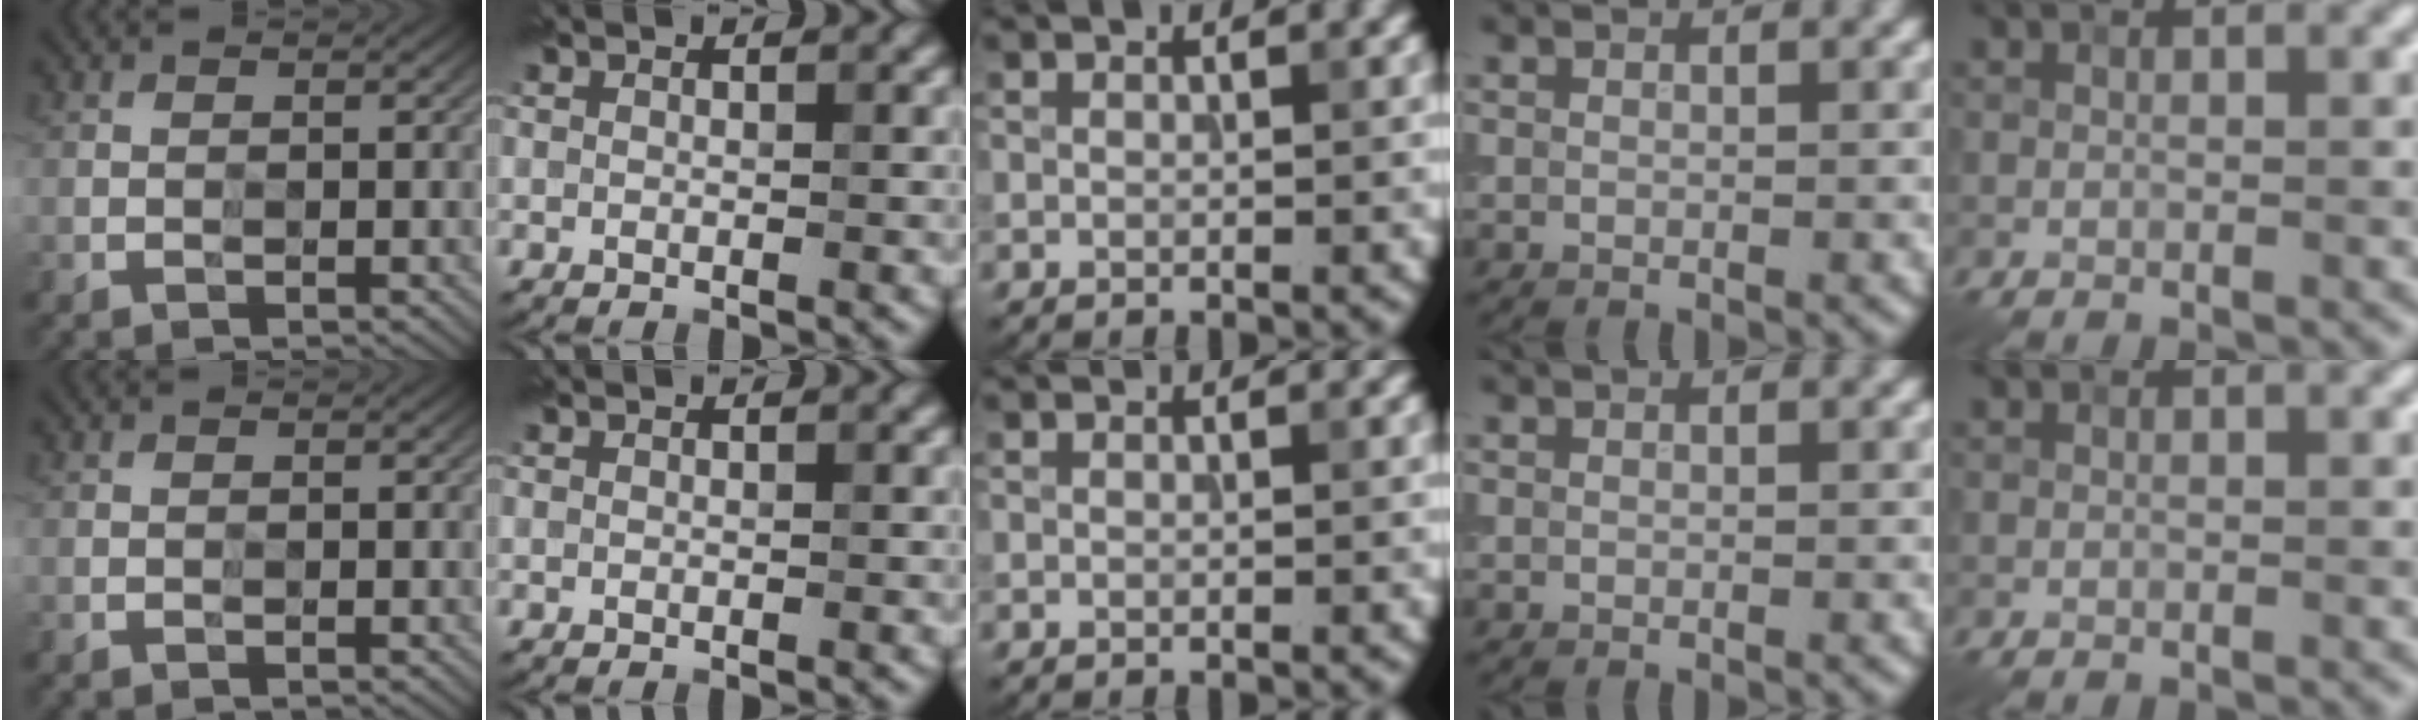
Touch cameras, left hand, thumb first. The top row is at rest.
{}